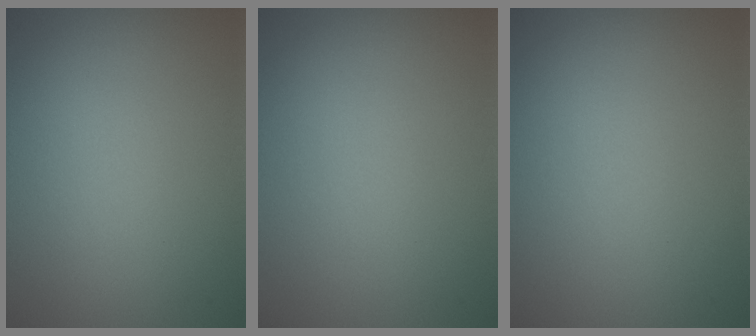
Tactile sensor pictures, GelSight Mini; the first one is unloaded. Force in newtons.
{"total": 0.0}
{"total": 0.0}